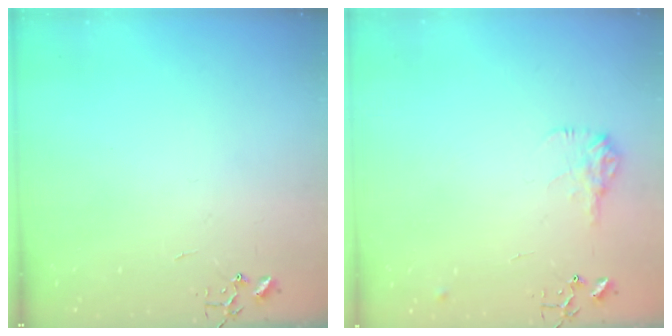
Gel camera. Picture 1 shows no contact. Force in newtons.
{"total": 9.5, "press": 9.5, "slide": 0.4}